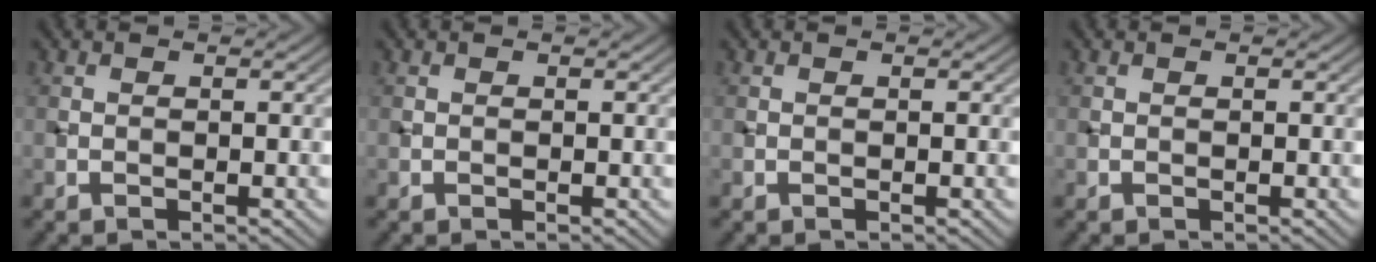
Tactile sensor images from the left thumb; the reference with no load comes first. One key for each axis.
{"total": 0.0}
{"total": 0.0}
{"total": 0.0}